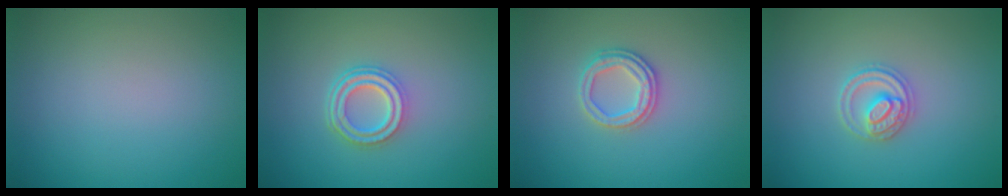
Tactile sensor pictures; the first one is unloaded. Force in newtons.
{"total": 3.6, "press": 2.7, "slide": 2.3}
{"total": 2.5, "press": 2.4, "slide": 0.6}
{"total": 2.8, "press": 2.8, "slide": 0.3}